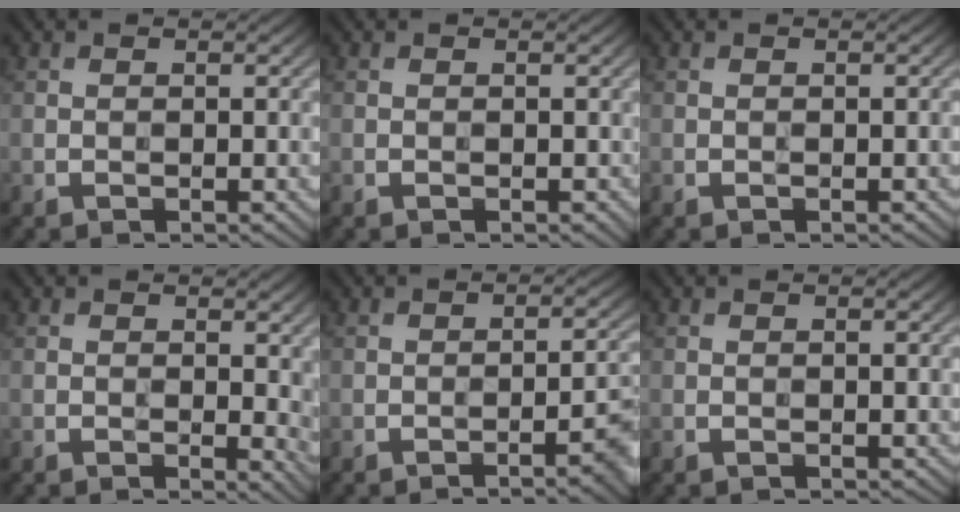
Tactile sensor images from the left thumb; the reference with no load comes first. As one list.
[{"total": 0.0}, {"total": 0.0}, {"total": 3.6, "force": [0.5, 1.6, 3.2], "torque": [-0.036, -0.001, 0.005]}, {"total": 4.8, "force": [-2.4, 1.0, 4.0], "torque": [-0.043, 0.012, -0.037]}, {"total": 0.0}]